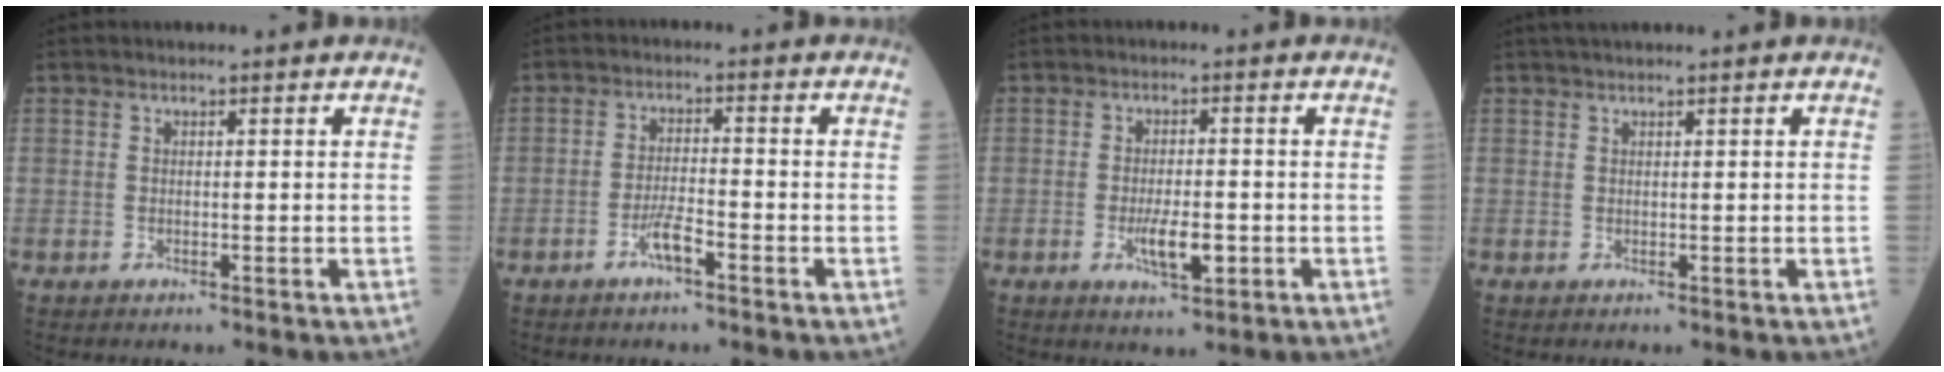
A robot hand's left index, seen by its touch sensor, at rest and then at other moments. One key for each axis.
{"total": 3.6, "fx": -2.2, "fy": 0.5, "fz": 2.7, "tx": -0.056, "ty": 0.000, "tz": -0.043}
{"total": 5.0, "fx": -1.6, "fy": 1.4, "fz": 4.5, "tx": -0.086, "ty": -0.003, "tz": -0.022}
{"total": 1.5, "fx": 1.3, "fy": -0.2, "fz": 0.8, "tx": -0.012, "ty": 0.017, "tz": 0.028}